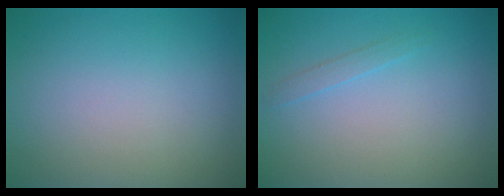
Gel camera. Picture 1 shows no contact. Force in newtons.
{"total": 0.9, "press": 0.9, "slide": 0.0}